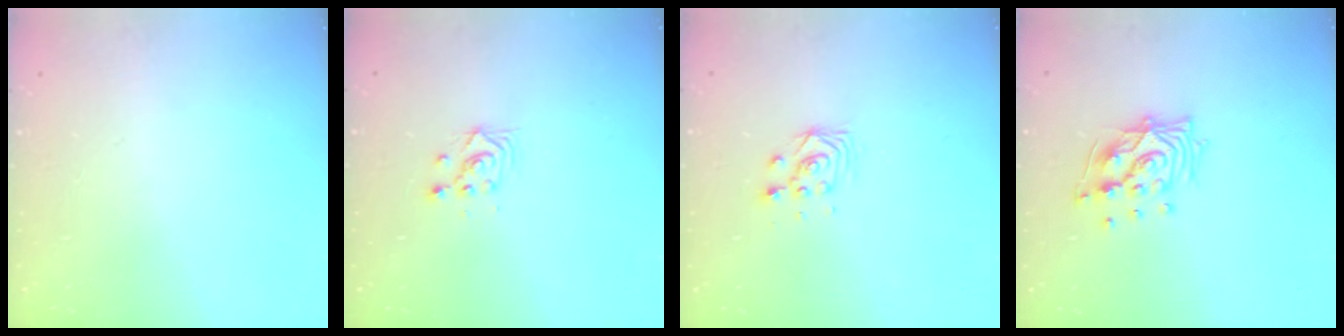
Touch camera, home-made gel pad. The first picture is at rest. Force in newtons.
{"total": 3.0, "press": 3.0, "slide": 0.1}
{"total": 3.0, "press": 3.0, "slide": 0.2}
{"total": 12.6, "press": 12.5, "slide": 1.3}